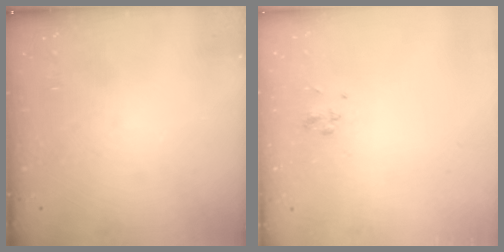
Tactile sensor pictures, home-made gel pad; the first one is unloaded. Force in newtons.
{"total": 1.4, "press": 1.3, "slide": 0.4}